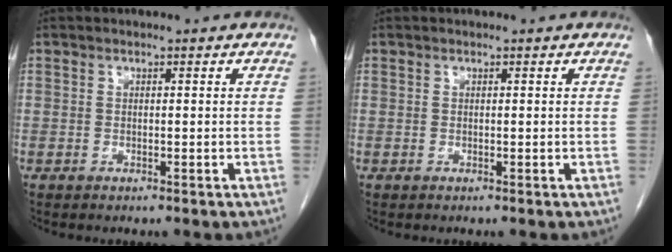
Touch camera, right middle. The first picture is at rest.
{"total": 0.0}